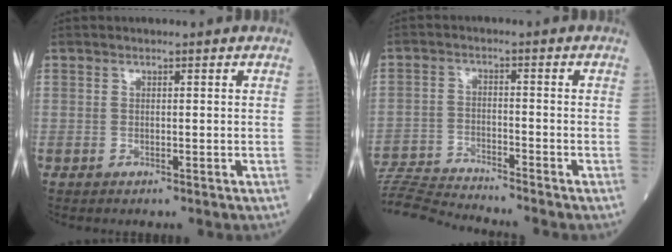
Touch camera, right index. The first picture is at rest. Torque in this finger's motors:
{"motor_torque": [-1.08, -0.70, -0.51, -0.07]}